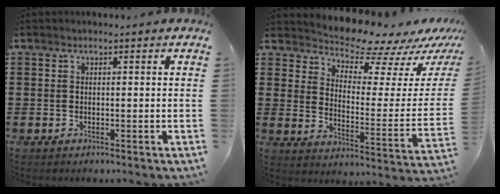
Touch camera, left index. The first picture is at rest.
{"total": 8.7, "force": [8.3, 1.4, 2.1], "torque": [-0.053, -0.076, 0.141]}